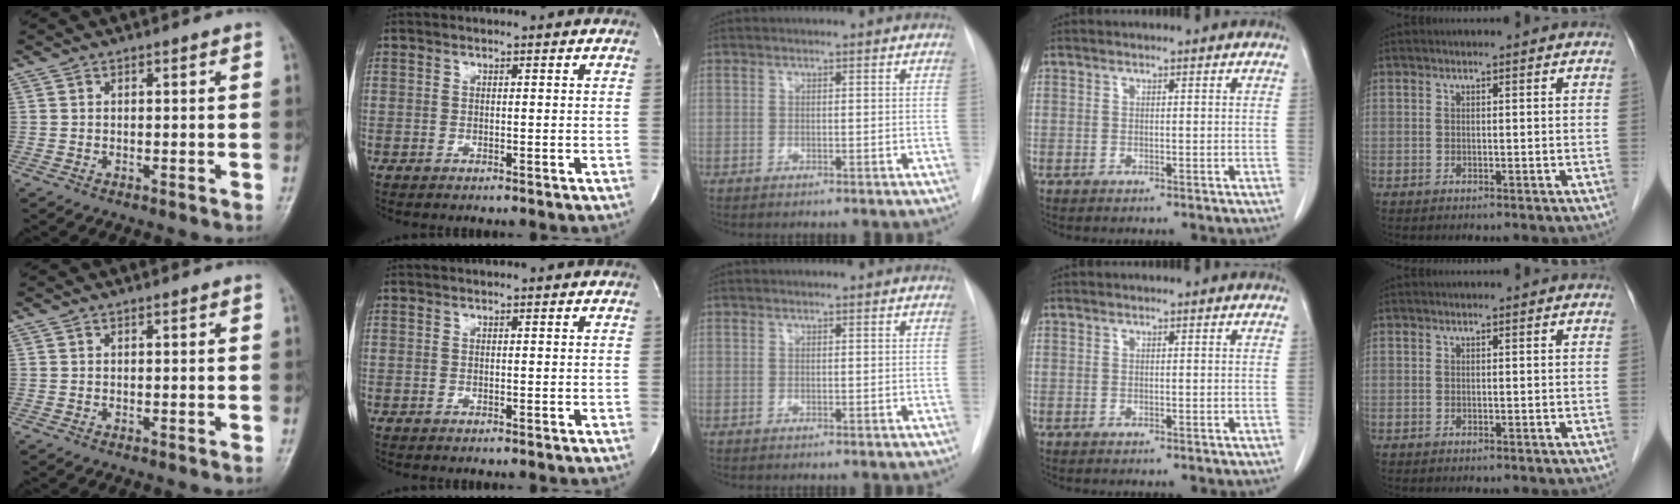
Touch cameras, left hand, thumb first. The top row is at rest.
{}